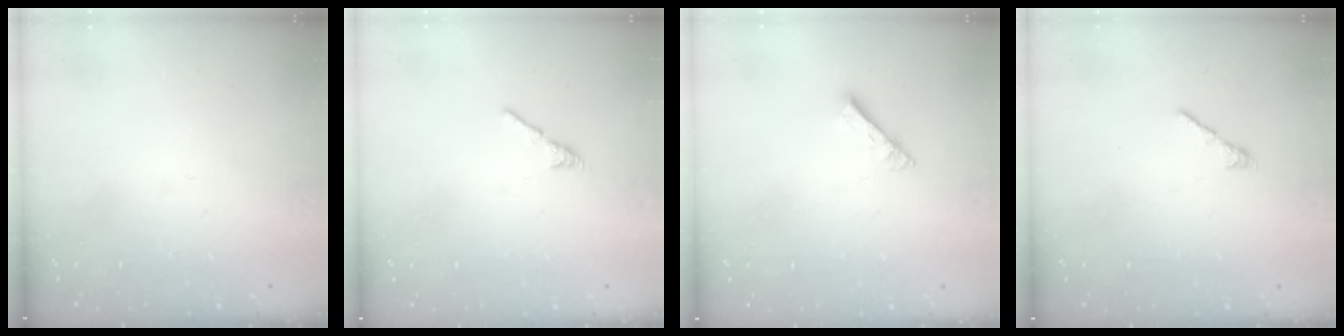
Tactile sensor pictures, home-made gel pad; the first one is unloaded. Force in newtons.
{"total": 2.7, "press": 2.6, "slide": 0.8}
{"total": 3.5, "press": 3.4, "slide": 0.4}
{"total": 2.7, "press": 2.6, "slide": 0.7}